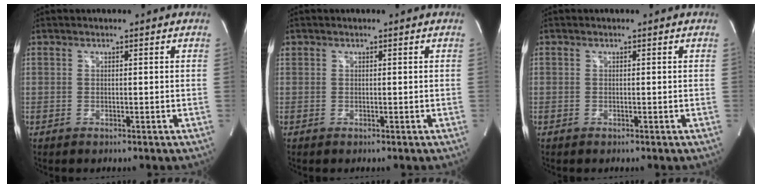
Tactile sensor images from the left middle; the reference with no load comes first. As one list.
[{"total": 0.0}, {"total": 0.0}]